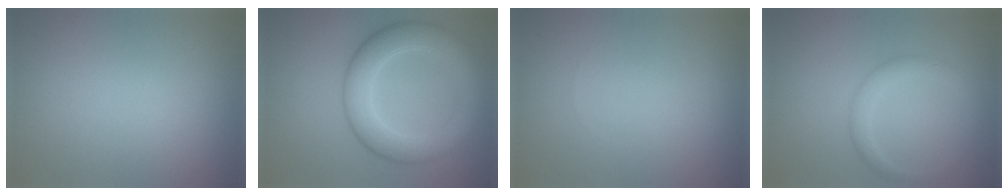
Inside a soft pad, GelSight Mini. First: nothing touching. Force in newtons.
{"total": 6.5, "press": 6.5, "slide": 0.4}
{"total": 0.0}
{"total": 2.1, "press": 2.1, "slide": 0.1}